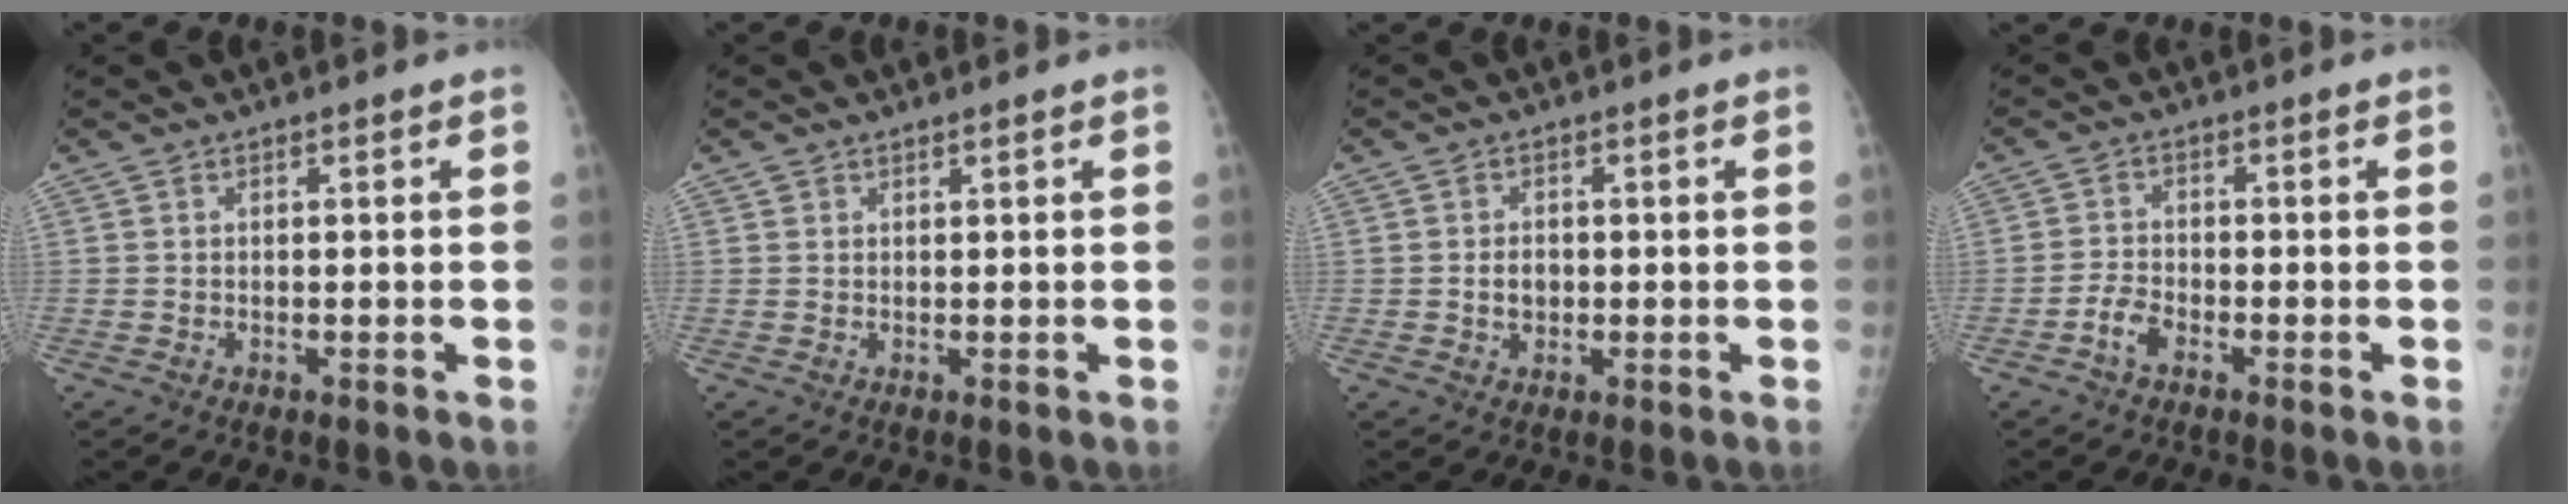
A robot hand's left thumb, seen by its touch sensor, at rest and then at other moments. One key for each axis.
{"total": 0.5, "fx": 0.5, "fy": 0.1, "fz": -0.1, "tx": 0.006, "ty": -0.002, "tz": 0.010}
{"total": 2.5, "fx": -0.3, "fy": 2.0, "fz": 1.4, "tx": -0.015, "ty": 0.003, "tz": -0.004}
{"total": 3.1, "fx": -2.1, "fy": 1.5, "fz": 1.6, "tx": -0.033, "ty": 0.012, "tz": -0.041}